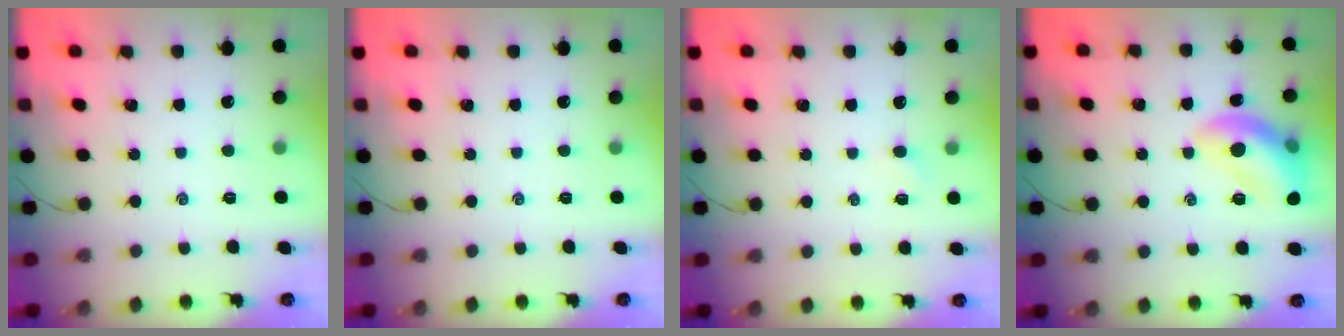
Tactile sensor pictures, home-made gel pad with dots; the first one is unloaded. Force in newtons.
{"total": 0.0}
{"total": 1.3, "press": 1.2, "slide": 0.5}
{"total": 14.1, "press": 14.0, "slide": 1.6}